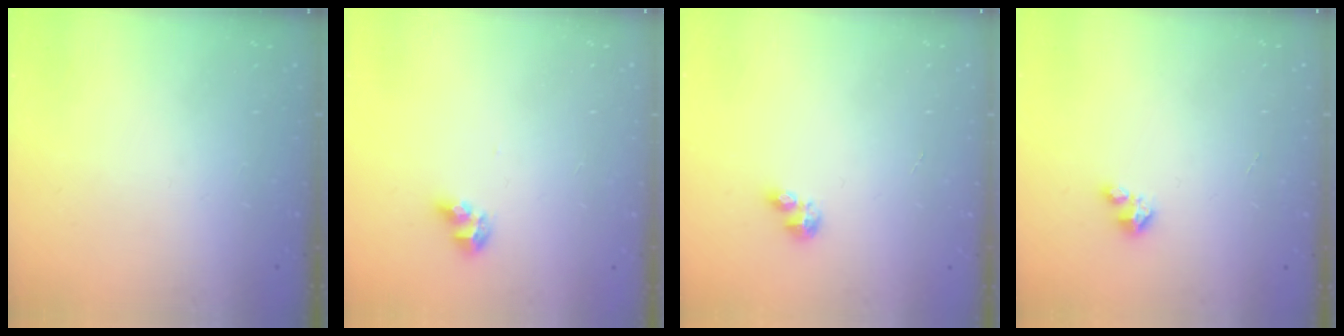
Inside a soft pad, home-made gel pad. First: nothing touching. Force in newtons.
{"total": 5.4, "press": 5.3, "slide": 1.1}
{"total": 3.4, "press": 3.4, "slide": 0.3}
{"total": 1.5, "press": 1.5, "slide": 0.2}